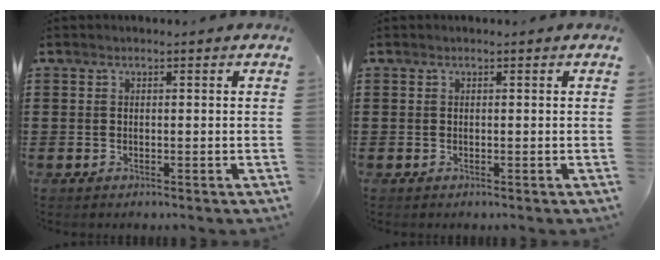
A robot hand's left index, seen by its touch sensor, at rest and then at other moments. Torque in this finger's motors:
{"motor_torque": [0.00, 0.00, 0.00, 0.00]}